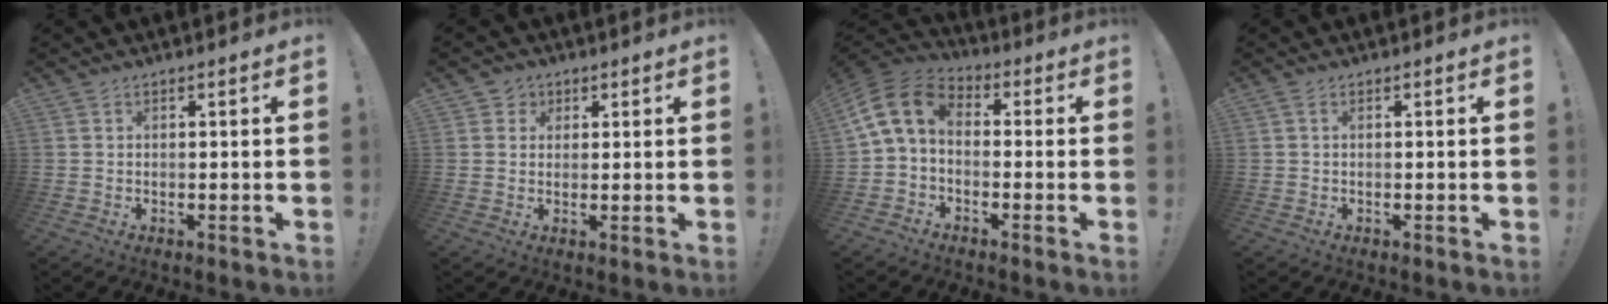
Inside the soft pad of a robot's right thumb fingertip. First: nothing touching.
{"total": 3.1, "force": [1.0, 2.9, 0.5], "torque": [-0.008, -0.001, 0.018]}
{"total": 10.7, "force": [0.5, 6.9, 8.1], "torque": [-0.173, 0.019, 0.015]}
{"total": 0.7, "force": [0.1, 0.1, 0.7], "torque": [-0.018, 0.003, 0.002]}